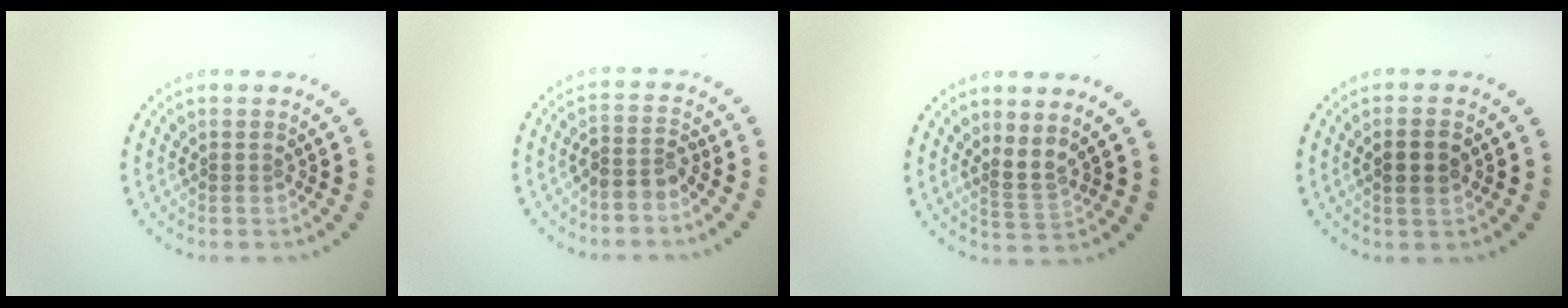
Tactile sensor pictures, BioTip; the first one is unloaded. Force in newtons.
{"total": 2.2, "press": 1.8, "slide": 1.3}
{"total": 1.8, "press": 1.1, "slide": 1.4}
{"total": 2.3, "press": 2.3, "slide": 0.4}